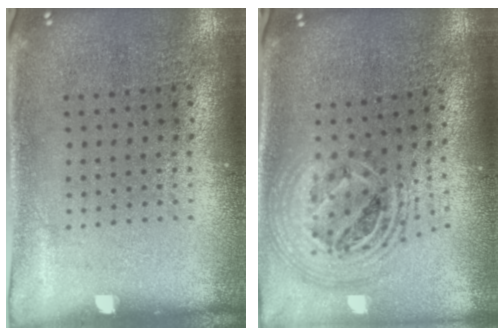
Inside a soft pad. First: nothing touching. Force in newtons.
{"total": 2.4, "press": 1.8, "slide": 1.6}